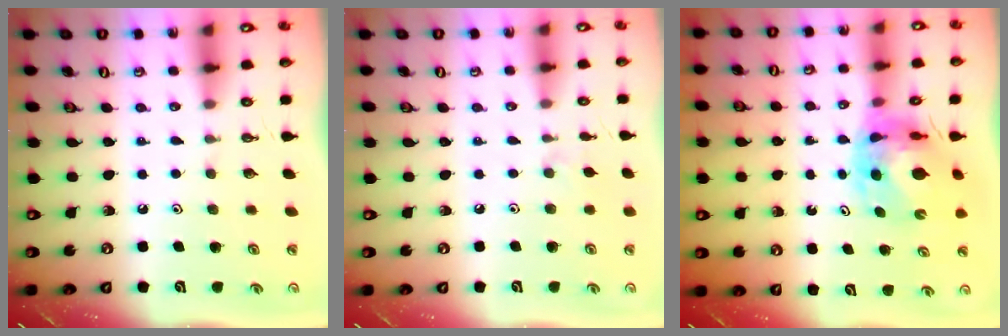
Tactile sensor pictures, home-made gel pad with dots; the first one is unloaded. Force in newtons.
{"total": 2.5, "press": 2.4, "slide": 0.5}
{"total": 11.2, "press": 11.1, "slide": 1.2}